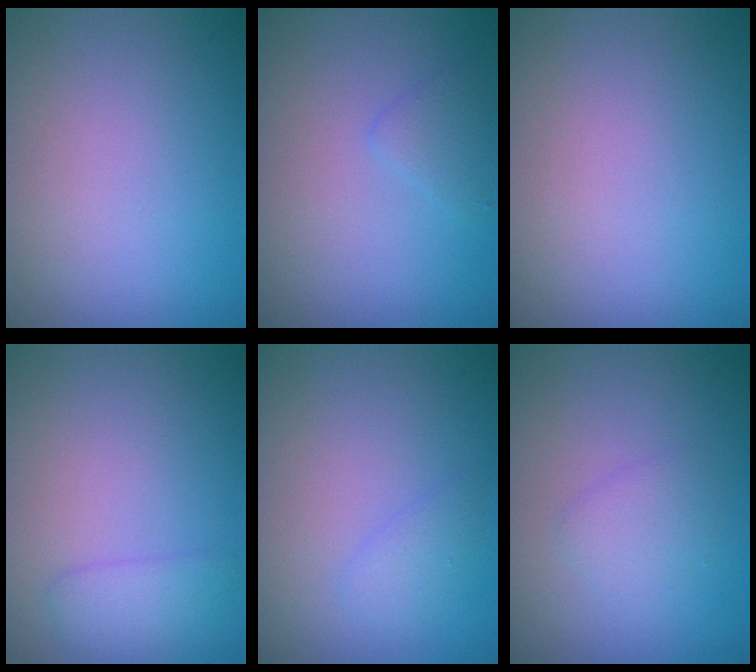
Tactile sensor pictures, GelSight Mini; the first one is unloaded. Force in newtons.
{"total": 1.3, "press": 1.3, "slide": 0.1}
{"total": 0.0}
{"total": 2.1, "press": 2.1, "slide": 0.1}
{"total": 1.1, "press": 1.1, "slide": 0.0}
{"total": 1.4, "press": 1.4, "slide": 0.0}